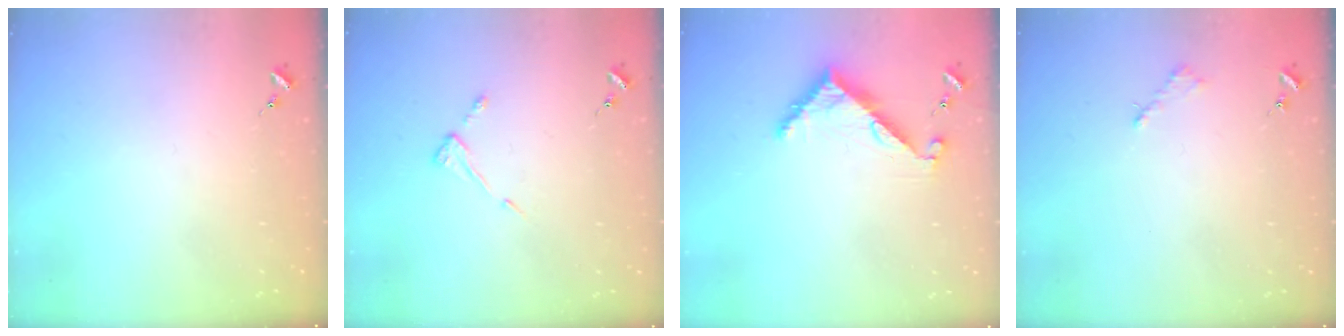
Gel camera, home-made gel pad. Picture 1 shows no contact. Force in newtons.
{"total": 4.4, "press": 4.3, "slide": 0.7}
{"total": 7.3, "press": 7.3, "slide": 0.6}
{"total": 2.6, "press": 2.5, "slide": 0.3}